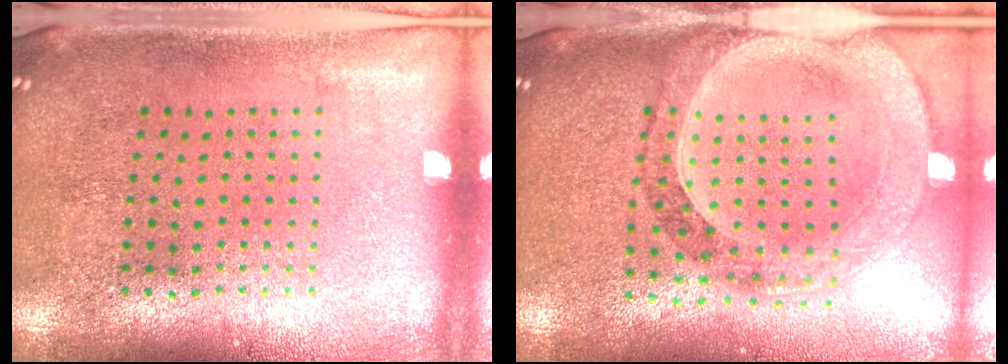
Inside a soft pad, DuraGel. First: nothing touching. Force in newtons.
{"total": 1.4, "press": 1.4, "slide": 0.3}